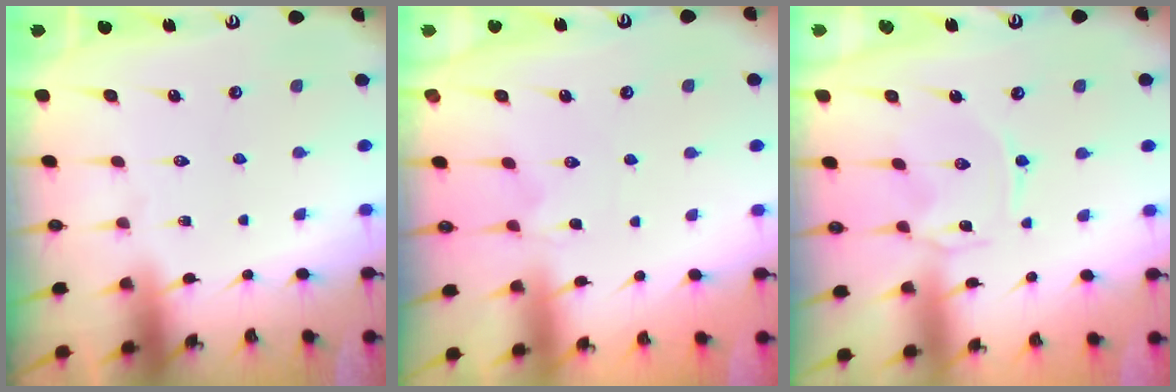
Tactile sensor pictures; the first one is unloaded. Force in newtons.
{"total": 0.6, "press": 0.5, "slide": 0.3}
{"total": 0.6, "press": 0.6, "slide": 0.2}